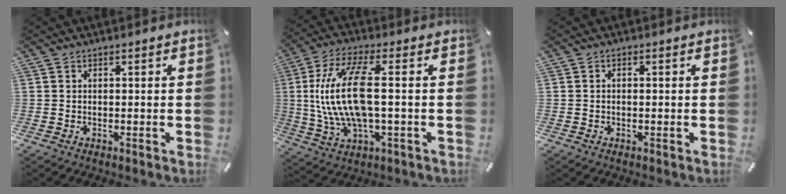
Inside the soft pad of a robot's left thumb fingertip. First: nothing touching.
{"total": 16.1, "force": [0.7, 5.9, 15.0], "torque": [-0.327, -0.013, 0.003]}
{"total": 0.8, "force": [-0.2, 0.4, 0.7], "torque": [-0.014, 0.000, -0.004]}